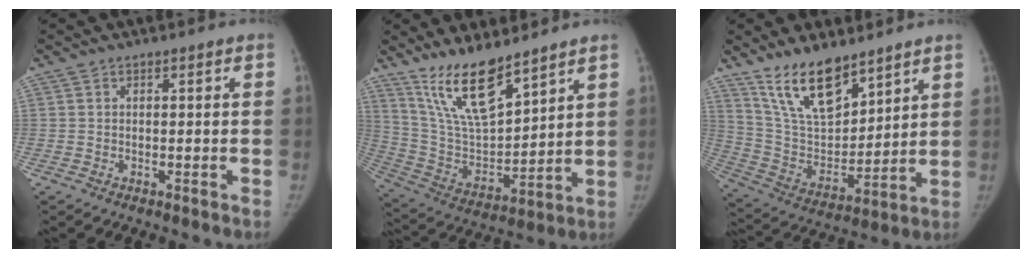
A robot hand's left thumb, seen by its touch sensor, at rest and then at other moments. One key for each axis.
{"total": 15.4, "fx": 11.4, "fy": 4.5, "fz": 9.4, "tx": -0.148, "ty": -0.069, "tz": 0.231}
{"total": 15.8, "fx": 11.4, "fy": 6.5, "fz": 8.9, "tx": -0.120, "ty": -0.069, "tz": 0.225}